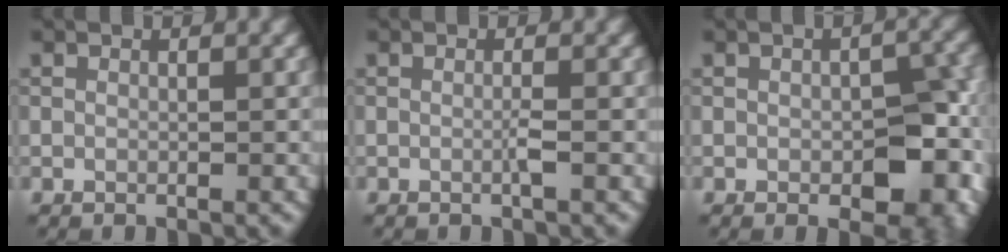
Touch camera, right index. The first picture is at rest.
{"total": 0.9, "force": [-0.3, 0.0, 0.9], "torque": [-0.017, 0.001, -0.009]}
{"total": 8.0, "force": [-1.3, 4.6, 6.5], "torque": [-0.078, -0.017, -0.009]}